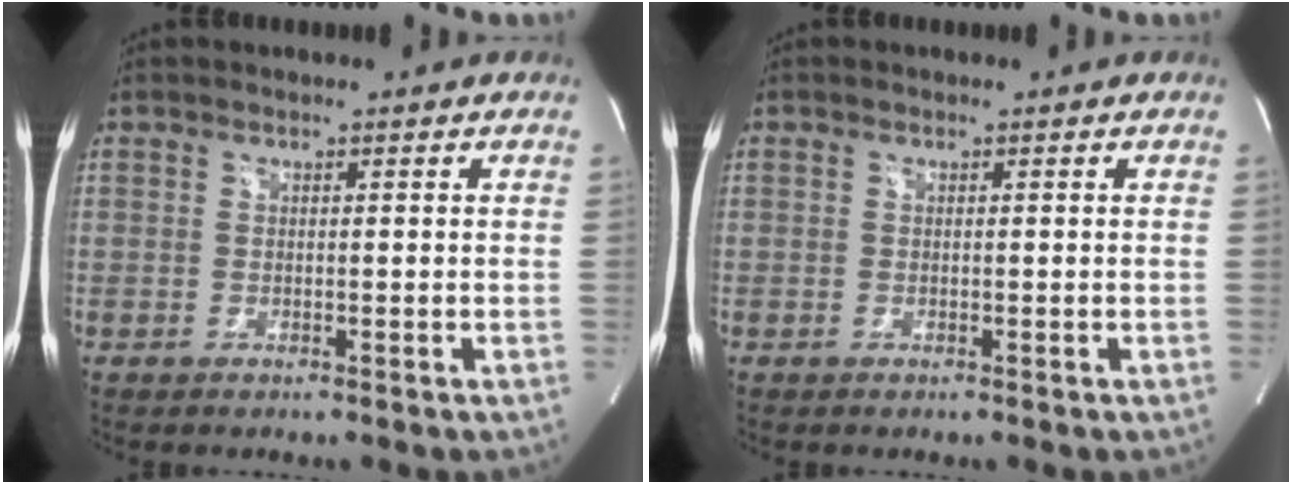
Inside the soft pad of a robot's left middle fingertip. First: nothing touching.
{"total": 0.0}